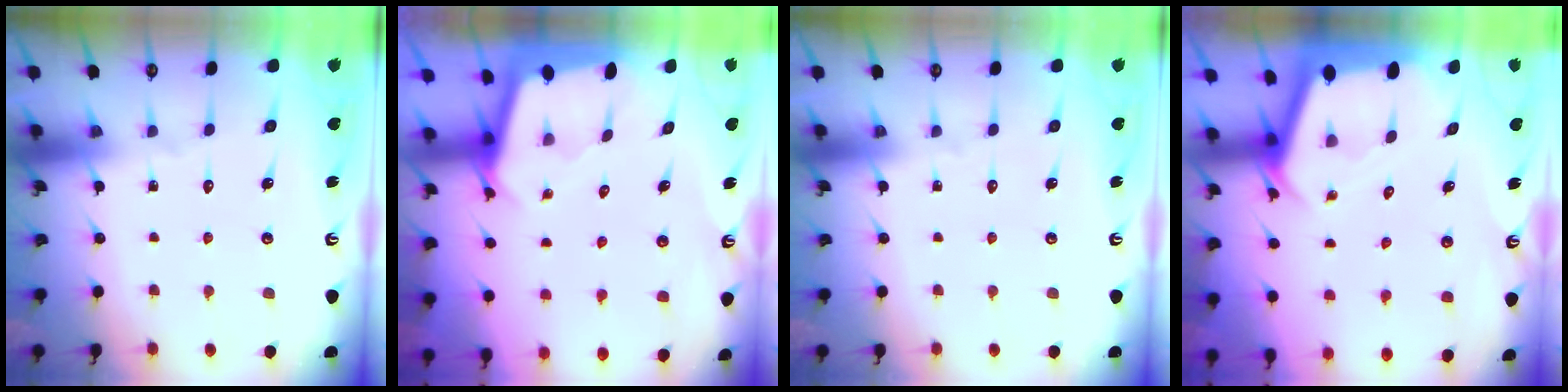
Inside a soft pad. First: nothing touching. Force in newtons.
{"total": 2.4, "press": 2.4, "slide": 0.1}
{"total": 0.0}
{"total": 2.5, "press": 2.5, "slide": 0.3}